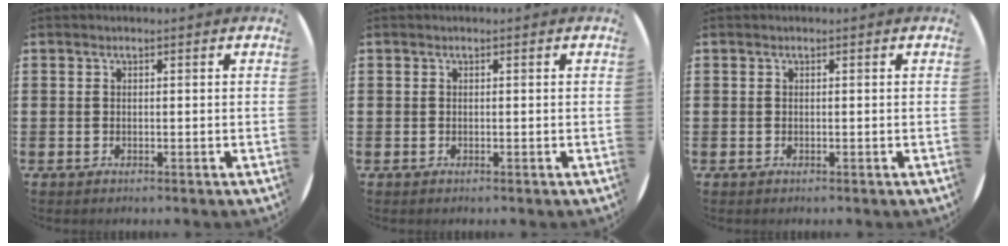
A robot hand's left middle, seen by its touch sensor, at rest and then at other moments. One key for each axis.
{"total": 0.0}
{"total": 0.0}